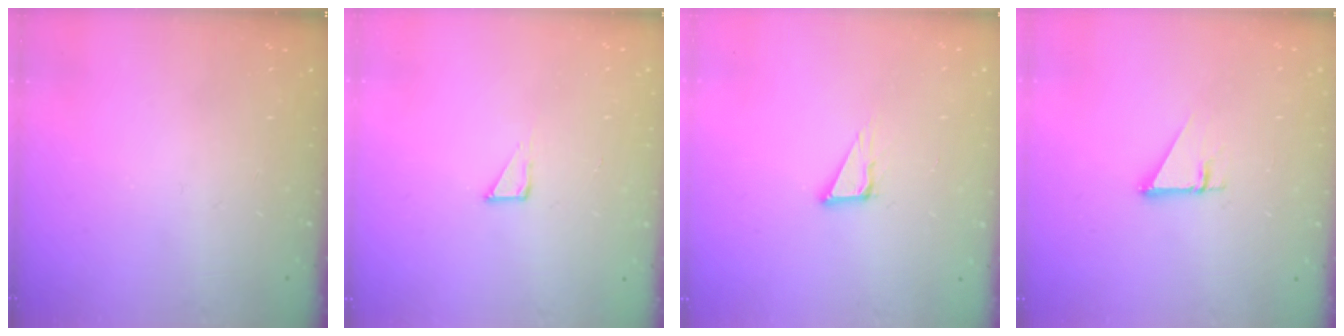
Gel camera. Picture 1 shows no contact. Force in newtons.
{"total": 2.3, "press": 2.3, "slide": 0.1}
{"total": 5.0, "press": 5.0, "slide": 0.2}
{"total": 2.7, "press": 2.7, "slide": 0.1}